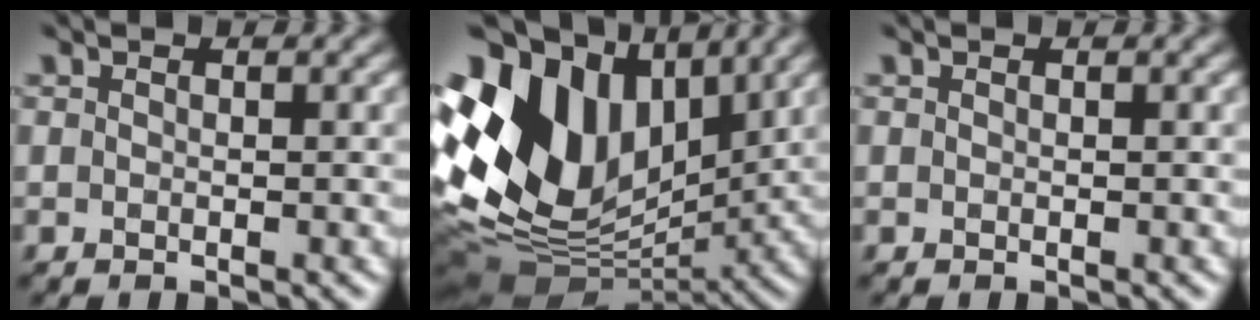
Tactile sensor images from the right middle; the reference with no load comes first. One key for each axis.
{"total": 15.7, "fx": 3.1, "fy": 11.2, "fz": 10.5, "tx": -0.244, "ty": 0.021, "tz": 0.057}
{"total": 0.0}